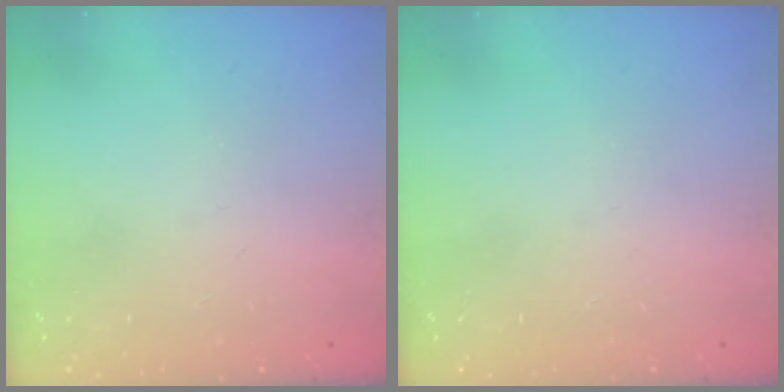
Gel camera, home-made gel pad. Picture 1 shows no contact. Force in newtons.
{"total": 0.0}